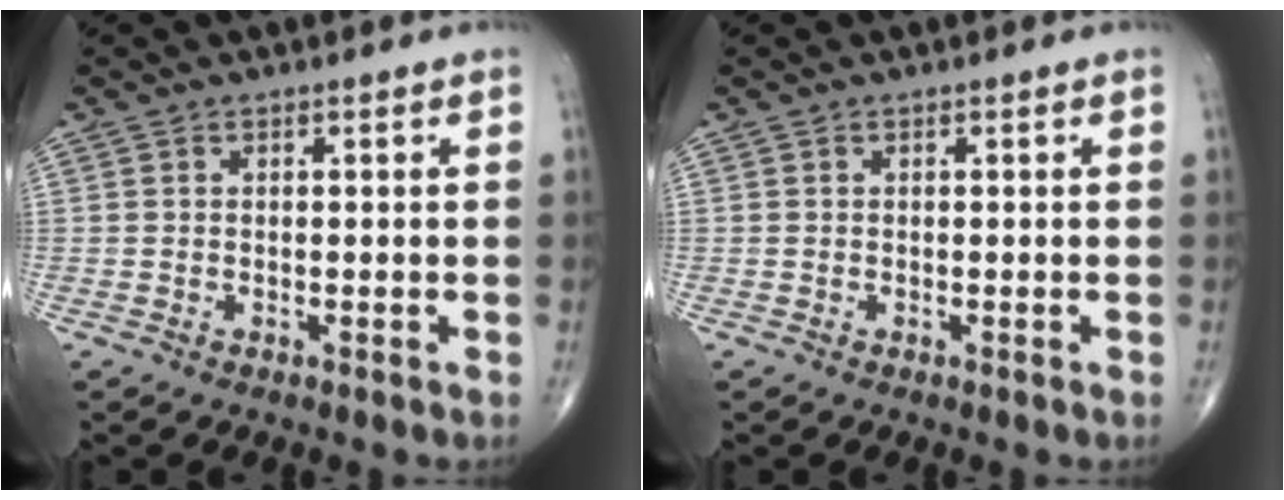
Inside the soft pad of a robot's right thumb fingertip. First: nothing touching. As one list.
[{"total": 0.0}]